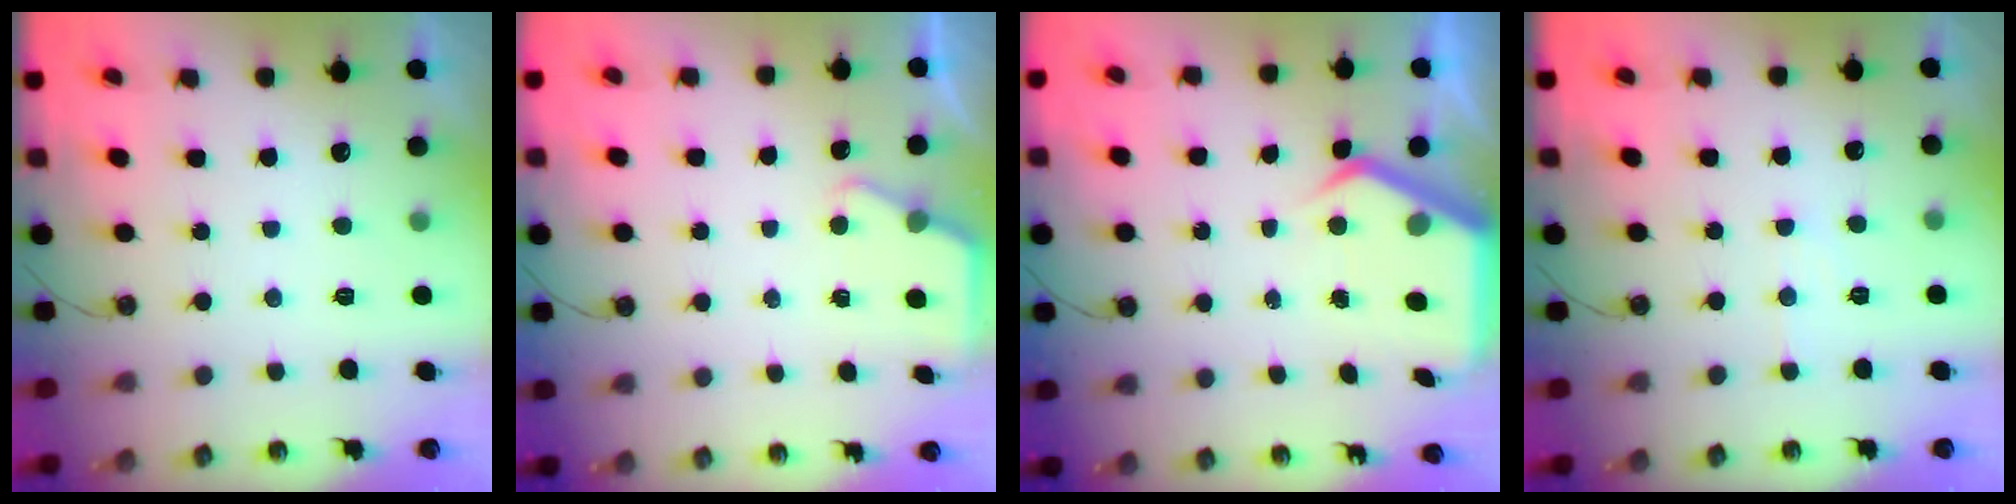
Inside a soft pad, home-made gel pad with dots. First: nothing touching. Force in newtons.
{"total": 2.7, "press": 2.7, "slide": 0.2}
{"total": 6.2, "press": 6.2, "slide": 0.5}
{"total": 5.2, "press": 5.2, "slide": 0.5}